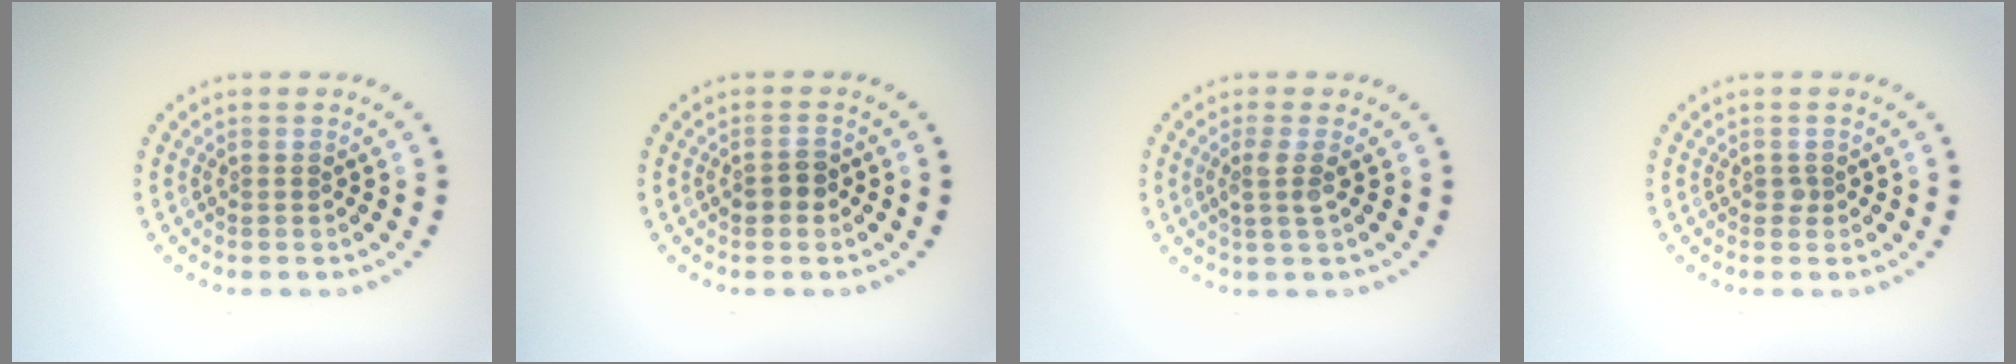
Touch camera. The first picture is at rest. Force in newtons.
{"total": 1.6, "press": 1.5, "slide": 0.3}
{"total": 1.8, "press": 1.4, "slide": 1.2}
{"total": 0.6, "press": 0.5, "slide": 0.4}